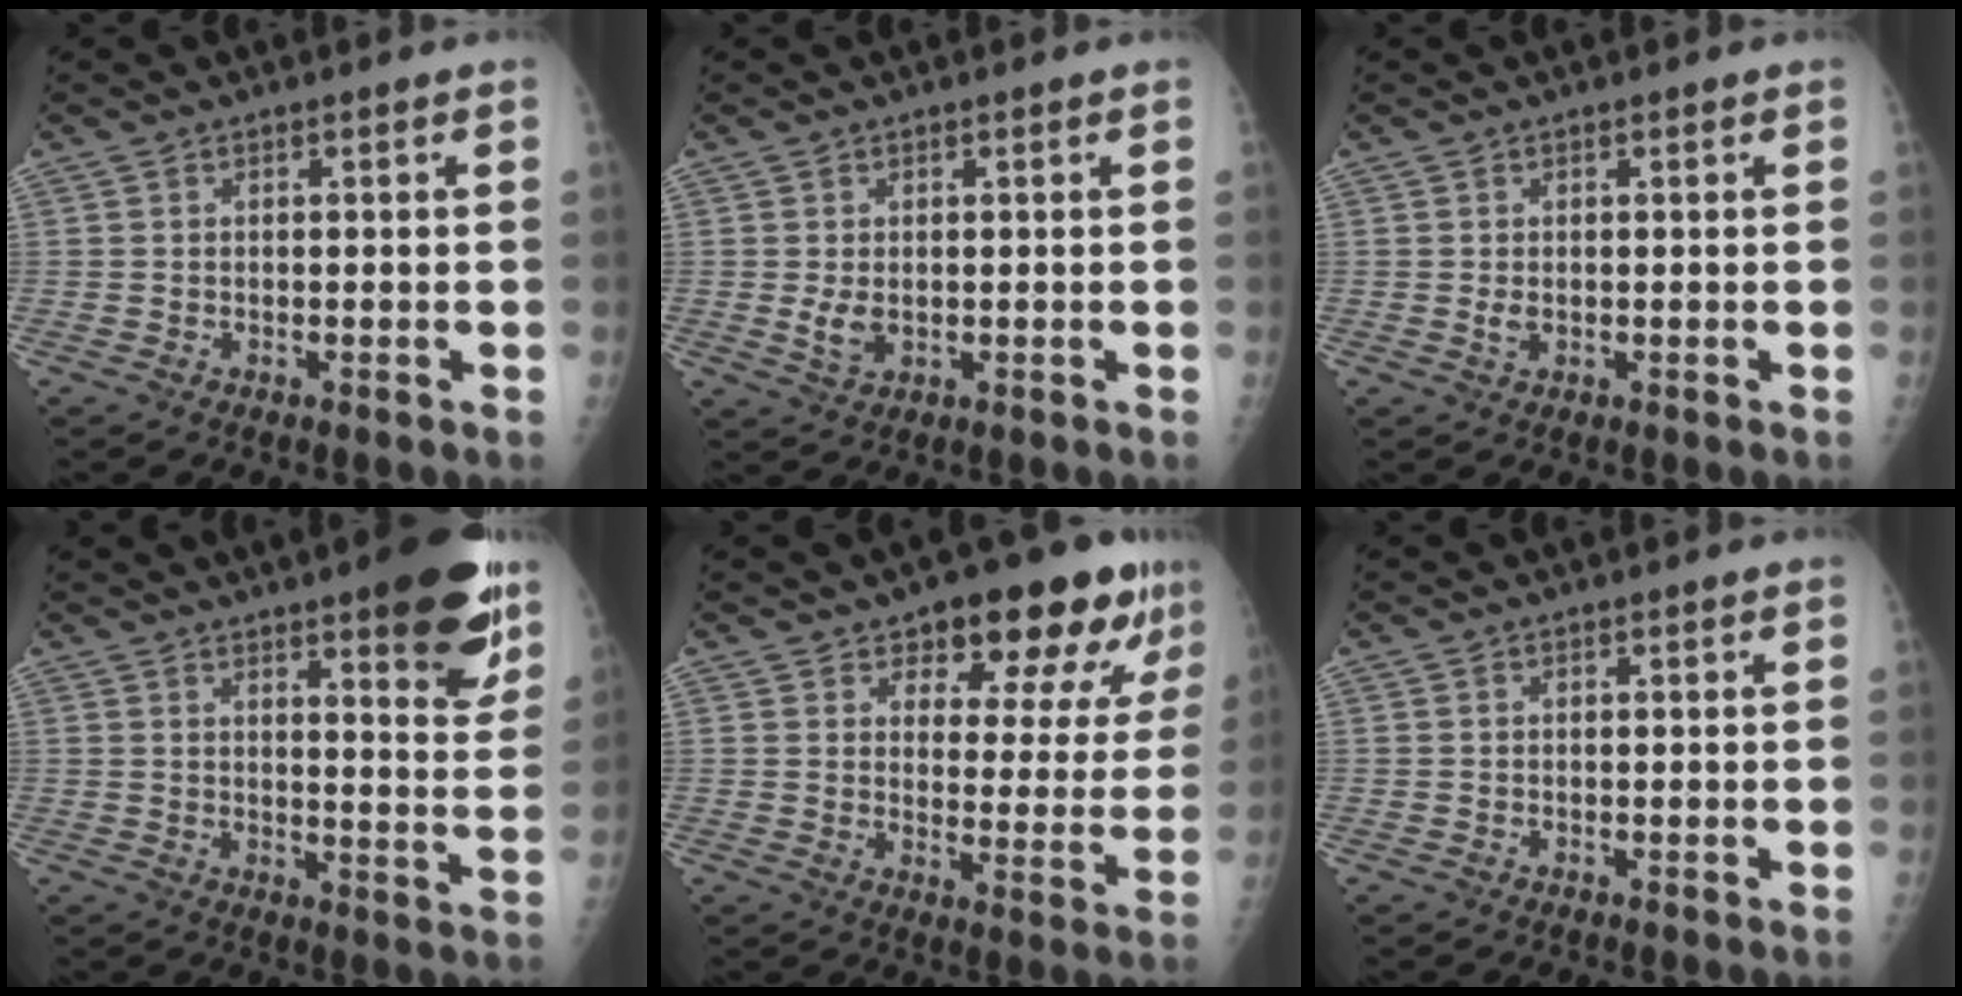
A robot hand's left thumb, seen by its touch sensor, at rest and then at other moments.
{"total": 3.1, "force": [0.3, 1.8, 2.5], "torque": [-0.041, -0.009, 0.012]}
{"total": 1.6, "force": [0.3, 0.8, 1.3], "torque": [-0.021, -0.003, 0.008]}
{"total": 15.2, "force": [9.0, 3.8, 11.6], "torque": [-0.115, -0.049, 0.119]}
{"total": 16.9, "force": [10.5, 7.6, 10.8], "torque": [-0.089, -0.036, 0.148]}
{"total": 0.0}